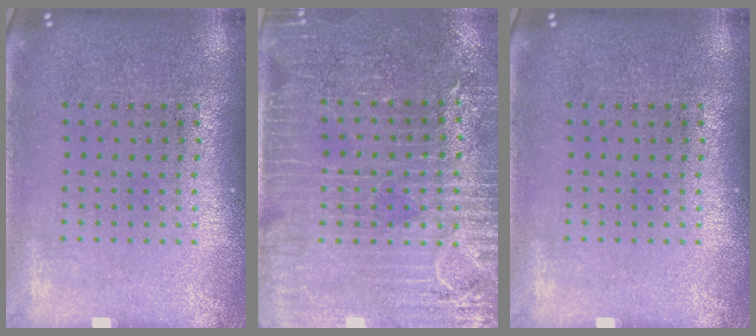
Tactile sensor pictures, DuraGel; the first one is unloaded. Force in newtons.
{"total": 3.5, "press": 3.2, "slide": 1.4}
{"total": 0.0}